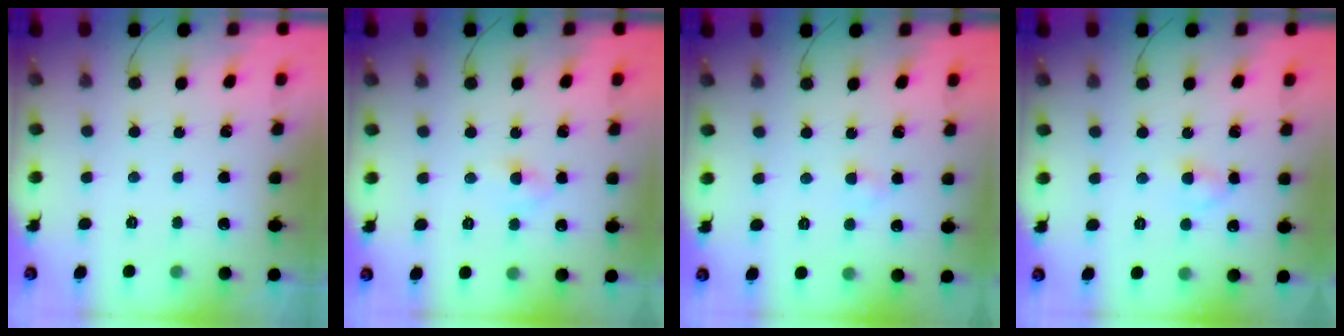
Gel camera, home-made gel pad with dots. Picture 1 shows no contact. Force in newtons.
{"total": 4.2, "press": 4.0, "slide": 1.2}
{"total": 2.2, "press": 2.1, "slide": 0.8}
{"total": 2.8, "press": 2.5, "slide": 1.2}